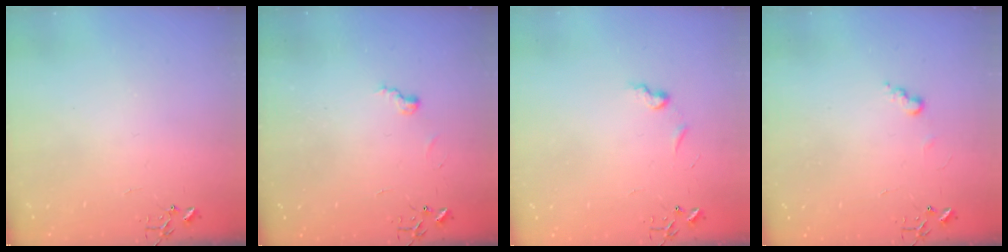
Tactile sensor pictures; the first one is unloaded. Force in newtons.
{"total": 5.9, "press": 5.9, "slide": 0.4}
{"total": 5.6, "press": 5.6, "slide": 0.7}
{"total": 5.4, "press": 5.4, "slide": 0.7}